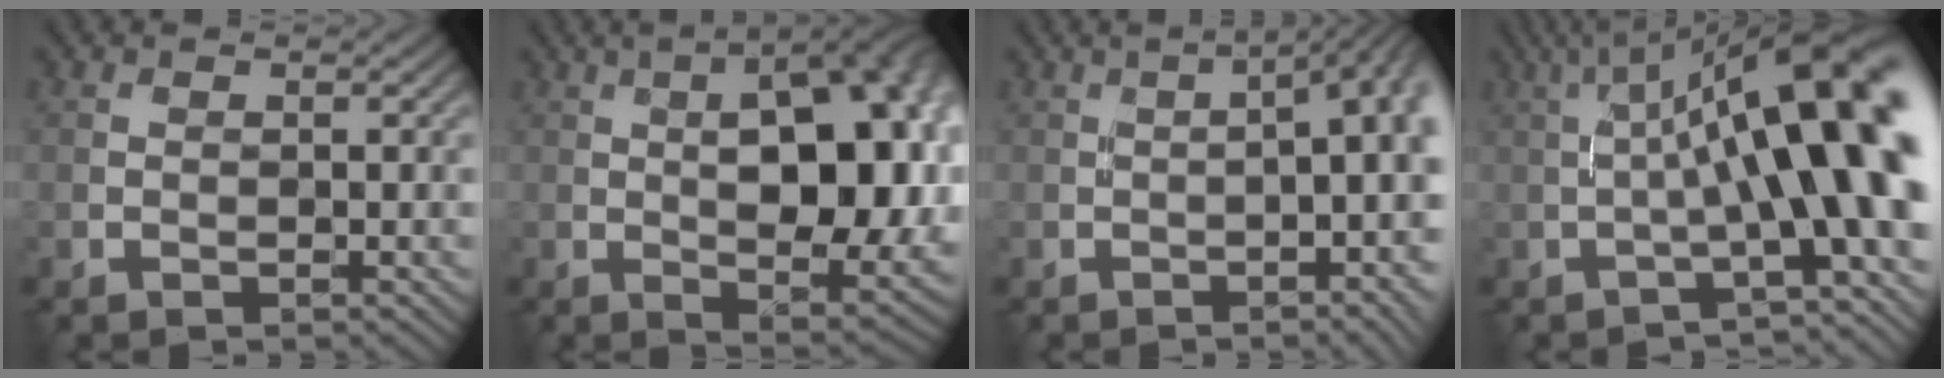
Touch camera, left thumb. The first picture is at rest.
{"total": 14.9, "force": [2.0, 6.3, 13.4], "torque": [-0.180, 0.024, 0.025]}
{"total": 12.2, "force": [-0.8, 3.2, 11.7], "torque": [-0.125, 0.019, -0.017]}
{"total": 15.6, "force": [1.2, 3.3, 15.2], "torque": [-0.204, 0.032, 0.023]}